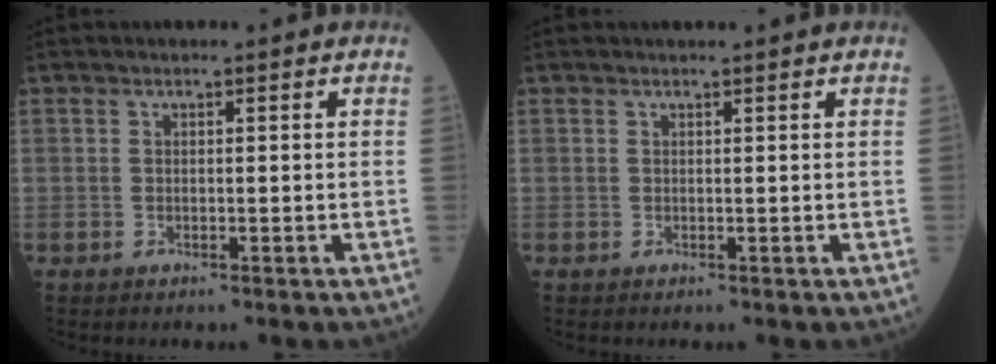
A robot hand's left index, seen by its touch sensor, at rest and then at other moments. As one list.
[{"total": 1.9, "force": [1.8, 0.1, 0.6], "torque": [-0.007, 0.013, 0.024]}]